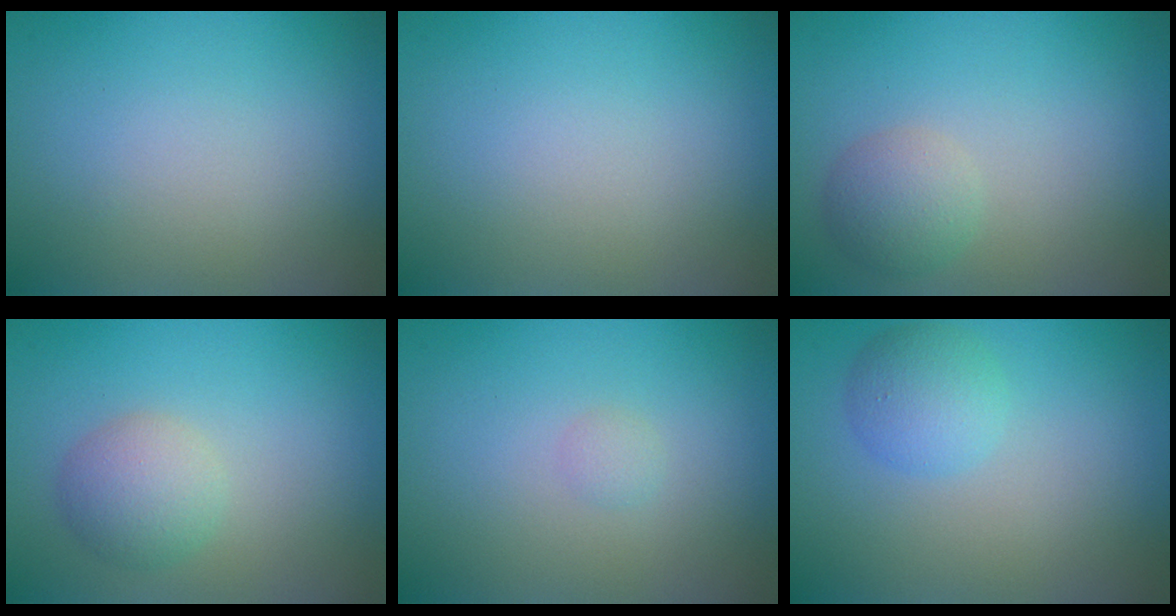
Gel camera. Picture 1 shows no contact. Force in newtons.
{"total": 0.0}
{"total": 2.3, "press": 2.3, "slide": 0.2}
{"total": 2.7, "press": 2.7, "slide": 0.2}
{"total": 0.6, "press": 0.6, "slide": 0.0}
{"total": 2.5, "press": 2.5, "slide": 0.2}